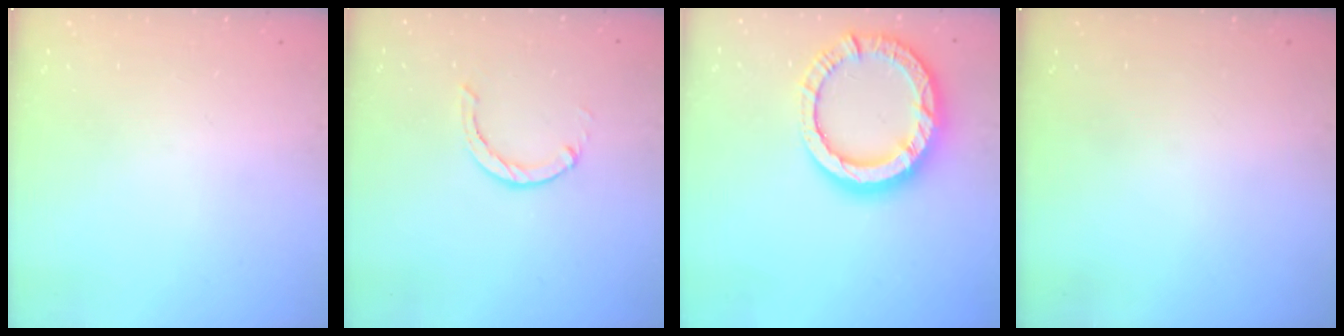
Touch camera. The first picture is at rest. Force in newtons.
{"total": 0.0}
{"total": 15.9, "press": 15.8, "slide": 1.6}
{"total": 0.0}